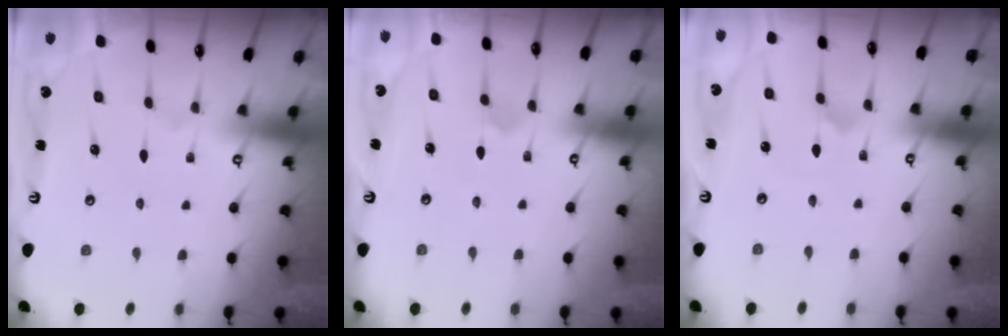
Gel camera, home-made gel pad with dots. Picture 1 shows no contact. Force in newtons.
{"total": 2.5, "press": 2.5, "slide": 0.5}
{"total": 2.3, "press": 2.3, "slide": 0.2}